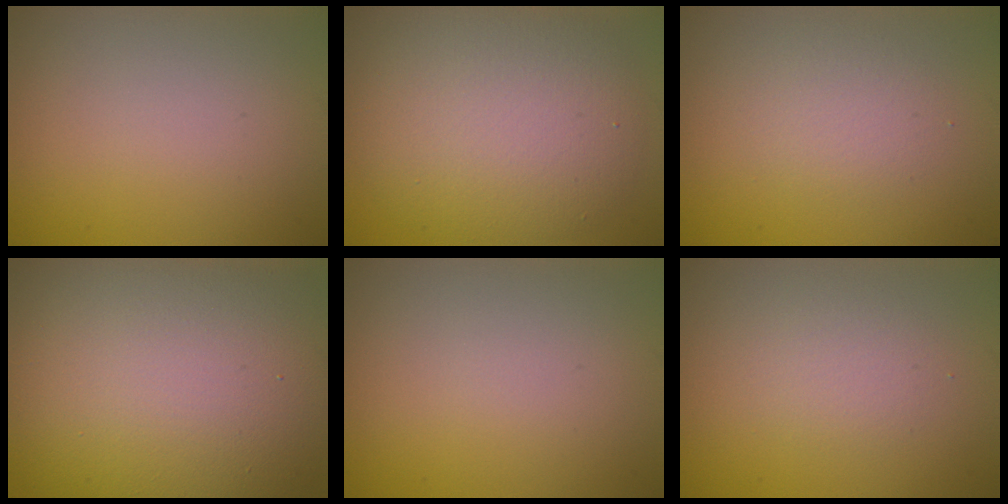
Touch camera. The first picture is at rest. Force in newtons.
{"total": 7.7, "press": 7.7, "slide": 0.7}
{"total": 2.1, "press": 2.1, "slide": 0.1}
{"total": 16.0, "press": 15.9, "slide": 1.3}
{"total": 0.0}
{"total": 1.7, "press": 1.7, "slide": 0.2}